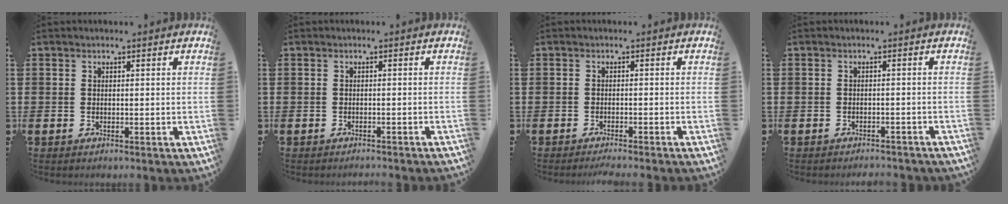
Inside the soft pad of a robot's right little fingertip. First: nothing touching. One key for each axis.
{"total": 0.7, "fx": -0.7, "fy": -0.1, "fz": 0.0, "tx": -0.001, "ty": -0.001, "tz": -0.014}
{"total": 1.1, "fx": -1.0, "fy": -0.2, "fz": 0.3, "tx": -0.004, "ty": -0.002, "tz": -0.020}
{"total": 1.2, "fx": -1.2, "fy": 0.0, "fz": 0.0, "tx": -0.003, "ty": 0.001, "tz": -0.026}